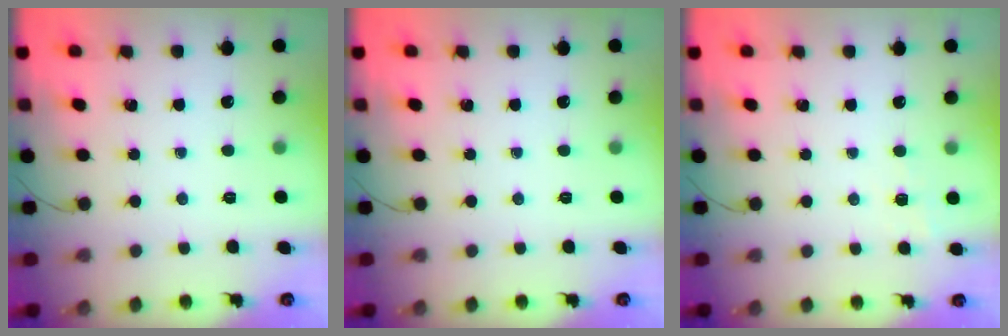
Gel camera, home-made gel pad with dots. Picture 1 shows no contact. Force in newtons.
{"total": 0.0}
{"total": 3.6, "press": 3.3, "slide": 1.4}